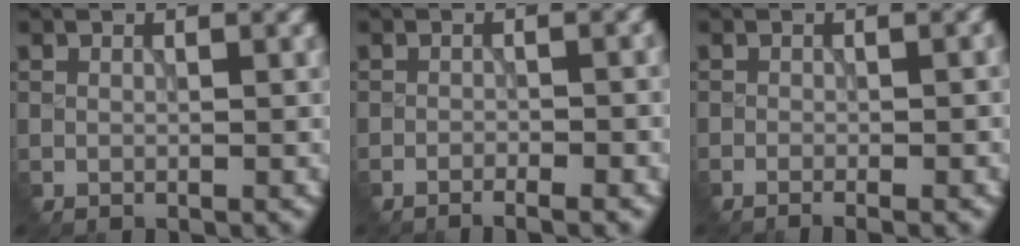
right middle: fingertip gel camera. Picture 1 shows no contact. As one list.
[{"total": 2.2, "force": [-1.7, 0.2, 1.5], "torque": [-0.014, 0.008, -0.023]}, {"total": 2.7, "force": [-0.7, 1.1, 2.3], "torque": [-0.001, 0.008, -0.016]}]